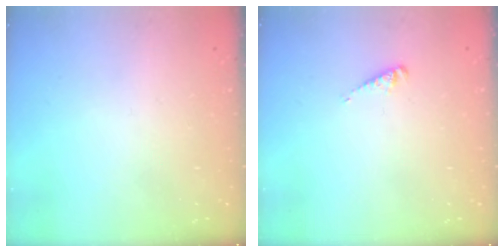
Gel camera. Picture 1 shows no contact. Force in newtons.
{"total": 2.8, "press": 2.7, "slide": 0.3}